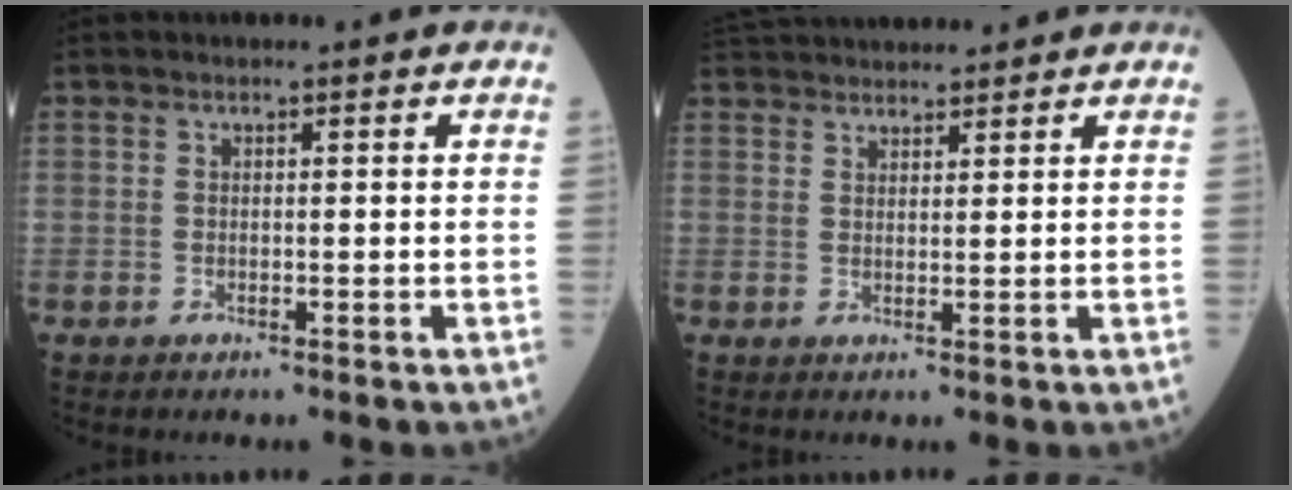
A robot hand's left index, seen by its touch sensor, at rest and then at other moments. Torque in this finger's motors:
{"motor_torque": [0.11, -0.57, 0.19, 0.14]}